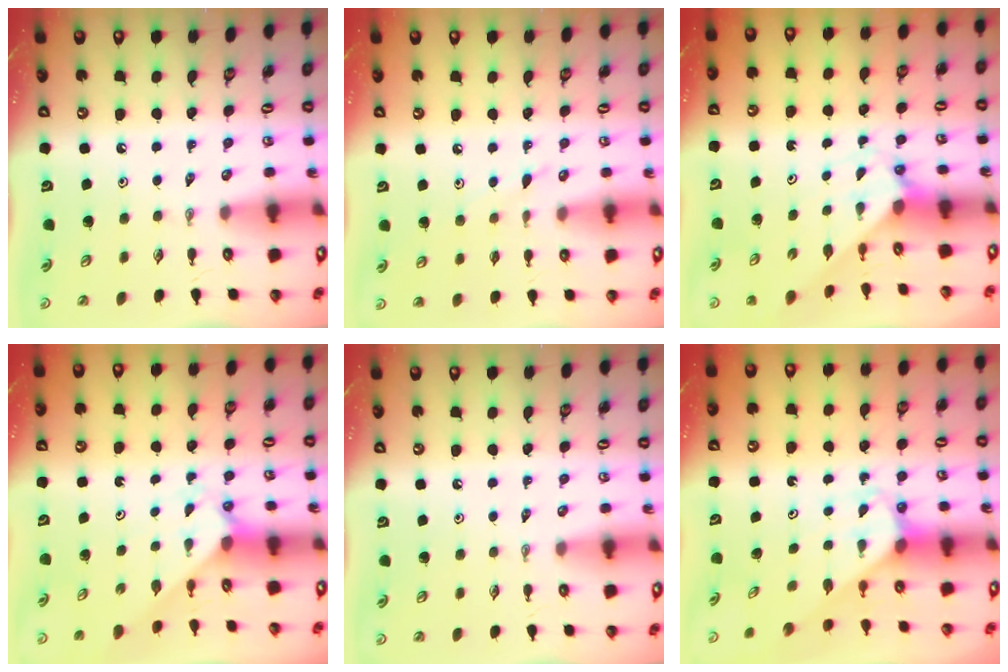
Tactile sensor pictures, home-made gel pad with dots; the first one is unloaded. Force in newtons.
{"total": 5.5, "press": 5.5, "slide": 0.6}
{"total": 2.7, "press": 2.7, "slide": 0.2}
{"total": 2.2, "press": 2.2, "slide": 0.2}
{"total": 0.0}
{"total": 2.7, "press": 2.7, "slide": 0.2}